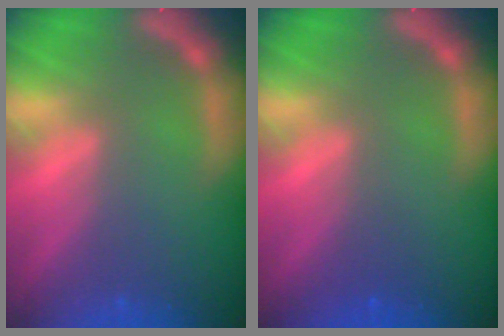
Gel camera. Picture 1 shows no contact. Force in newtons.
{"total": 1.0}